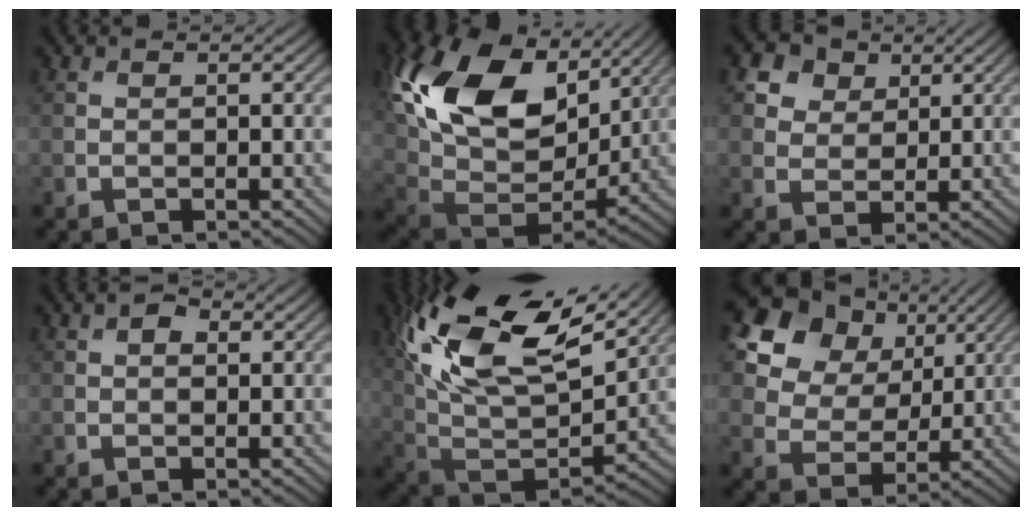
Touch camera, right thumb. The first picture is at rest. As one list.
[{"total": 20.0, "force": [7.4, 12.7, 13.5], "torque": [-0.300, 0.014, 0.151]}, {"total": 6.7, "force": [3.9, 4.7, 2.9], "torque": [-0.097, -0.007, 0.073]}, {"total": 1.7, "force": [0.6, 1.0, 1.2], "torque": [-0.020, 0.004, 0.008]}, {"total": 18.3, "force": [9.7, 8.7, 13.0], "torque": [-0.294, 0.032, 0.170]}, {"total": 13.8, "force": [7.0, 9.8, 6.9], "torque": [-0.177, 0.041, 0.117]}]